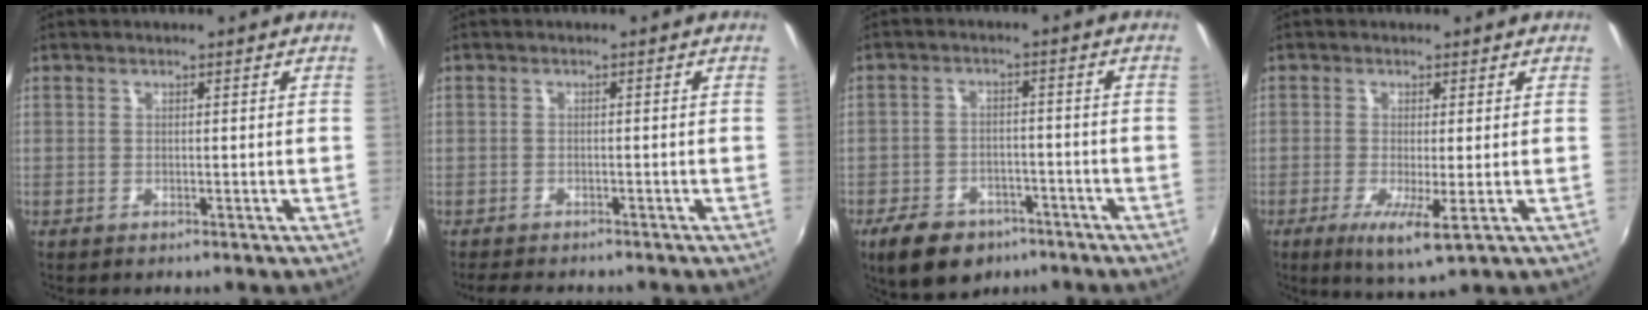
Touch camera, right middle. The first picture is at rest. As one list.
[{"total": 3.8, "force": [-3.2, 1.8, 1.0], "torque": [-0.028, -0.004, -0.054]}, {"total": 11.4, "force": [-7.5, 6.9, 5.1], "torque": [-0.128, 0.001, -0.110]}, {"total": 5.5, "force": [-1.7, 0.8, 5.2], "torque": [-0.105, -0.021, -0.030]}]